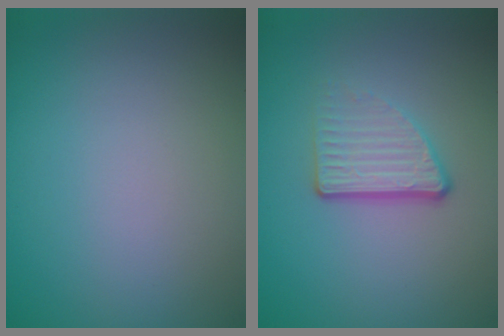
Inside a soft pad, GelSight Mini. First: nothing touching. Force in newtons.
{"total": 3.7, "press": 2.2, "slide": 3.0}